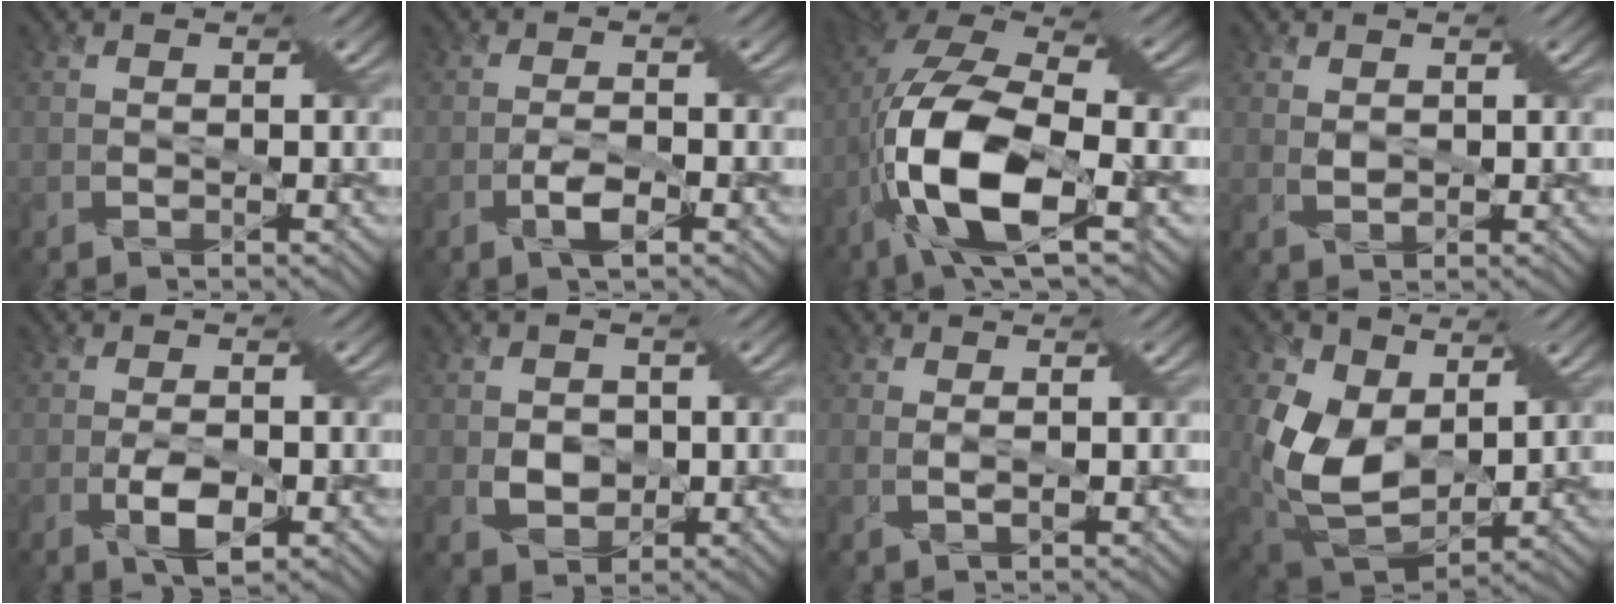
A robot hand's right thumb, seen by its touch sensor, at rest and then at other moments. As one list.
[{"total": 3.0, "force": [-1.4, 0.3, 2.6], "torque": [-0.059, 0.001, -0.025]}, {"total": 15.0, "force": [-4.5, 5.2, 13.3], "torque": [-0.298, -0.009, -0.085]}, {"total": 1.3, "force": [0.8, 0.5, 0.9], "torque": [-0.035, -0.003, 0.016]}, {"total": 4.3, "force": [-1.3, 1.5, 3.8], "torque": [-0.080, -0.008, -0.021]}, {"total": 3.2, "force": [0.1, 2.6, 1.9], "torque": [-0.055, -0.003, -0.005]}, {"total": 1.5, "force": [0.3, 0.4, 1.5], "torque": [-0.032, -0.002, 0.009]}, {"total": 12.7, "force": [2.3, 8.6, 9.0], "torque": [-0.229, -0.015, 0.056]}]